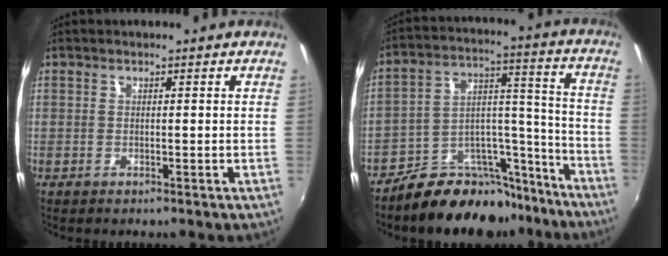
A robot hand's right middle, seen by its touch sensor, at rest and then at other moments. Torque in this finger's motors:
{"motor_torque": [0.96, -1.18, 0.13, 0.03]}